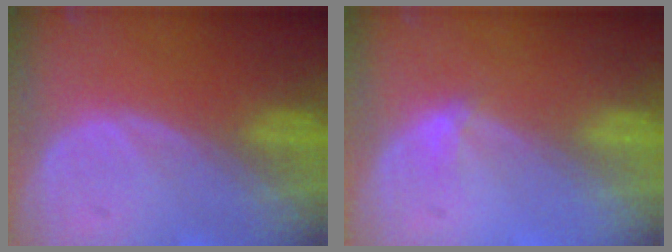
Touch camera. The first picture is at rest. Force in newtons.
{"total": 1.3, "press": 0.9, "slide": 0.9}